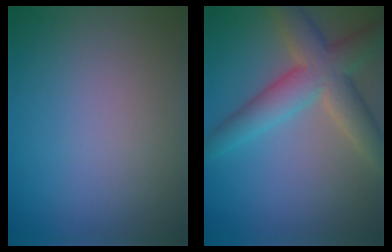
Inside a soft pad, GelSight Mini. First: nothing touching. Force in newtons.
{"total": 6.9, "press": 6.9, "slide": 0.4}